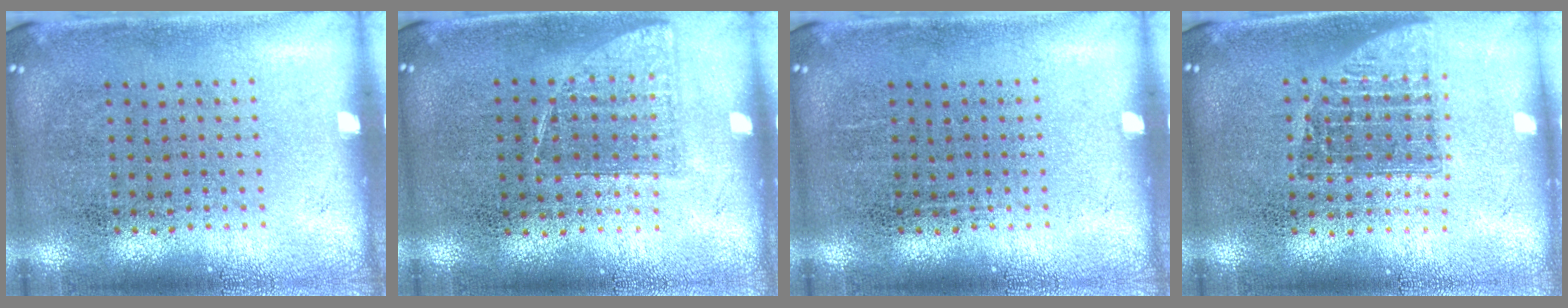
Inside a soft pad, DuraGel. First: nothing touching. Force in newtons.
{"total": 0.8, "press": 0.7, "slide": 0.2}
{"total": 0.0}
{"total": 1.4, "press": 1.1, "slide": 0.9}